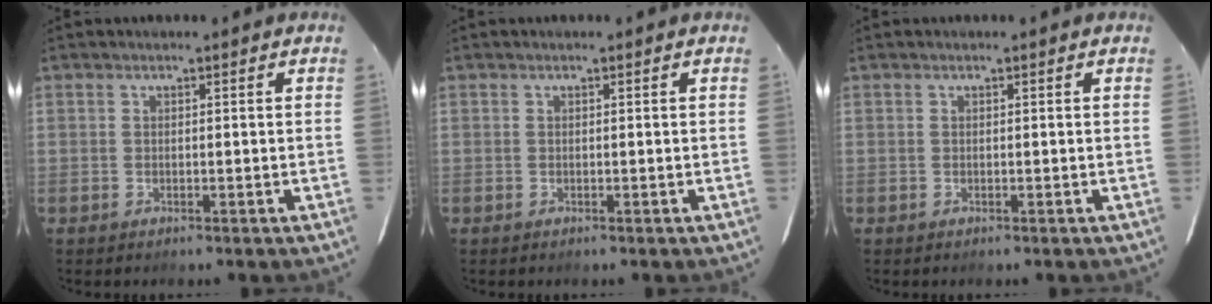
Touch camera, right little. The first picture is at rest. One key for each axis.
{"total": 0.0}
{"total": 0.0}